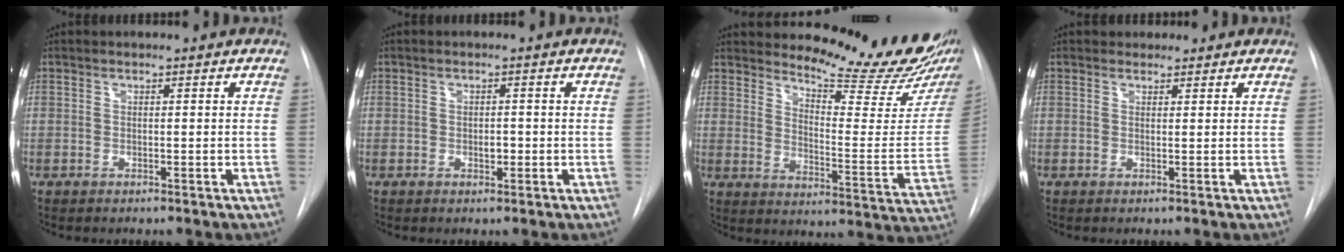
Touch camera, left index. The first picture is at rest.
{"total": 1.4, "force": [-0.6, 0.8, 1.1], "torque": [-0.018, -0.003, -0.008]}
{"total": 18.5, "force": [16.7, 1.7, 7.9], "torque": [-0.111, -0.110, 0.210]}
{"total": 1.5, "force": [1.1, 1.0, -0.2], "torque": [0.009, 0.006, 0.011]}